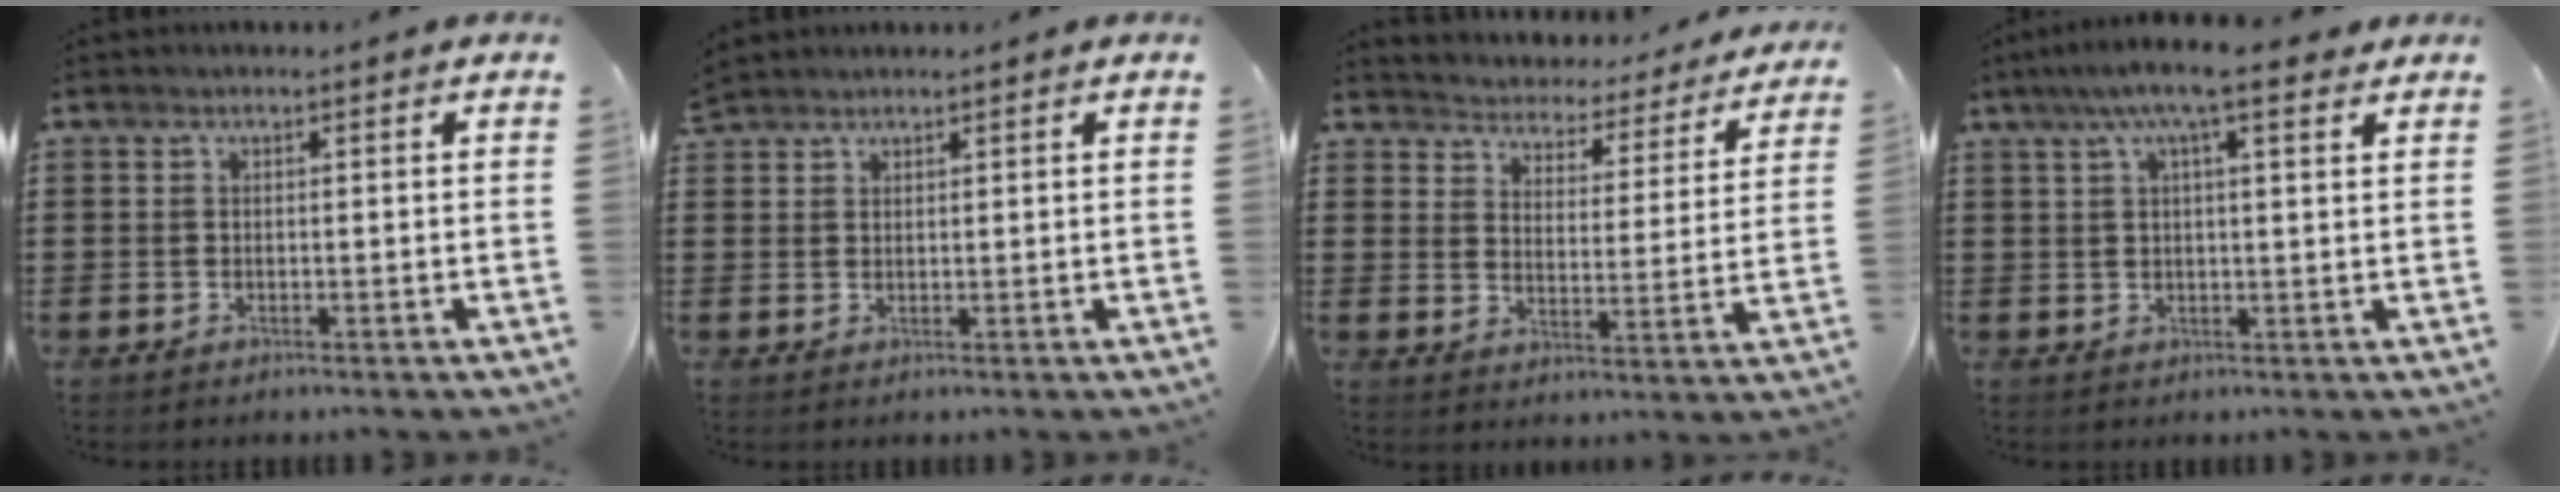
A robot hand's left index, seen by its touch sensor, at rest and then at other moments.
{"total": 1.8, "force": [1.8, 0.4, 0.0], "torque": [-0.004, 0.001, 0.036]}
{"total": 3.3, "force": [3.2, 0.2, -0.4], "torque": [-0.017, -0.036, 0.047]}
{"total": 7.5, "force": [4.9, 1.5, 5.4], "torque": [-0.110, 0.002, 0.084]}